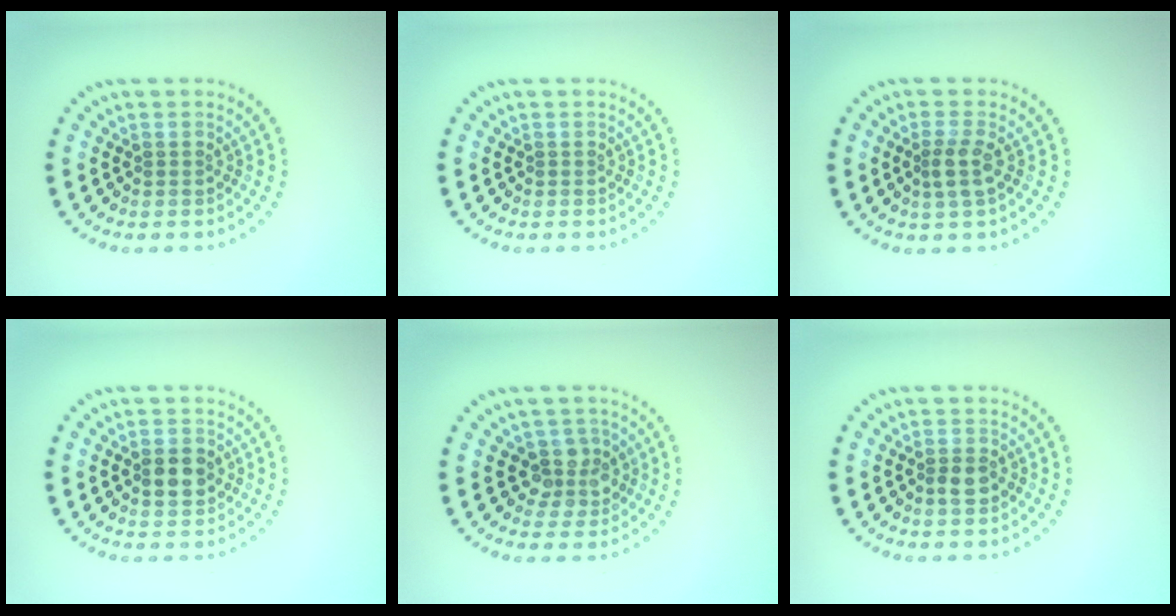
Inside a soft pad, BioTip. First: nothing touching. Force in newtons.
{"total": 0.0}
{"total": 2.1, "press": 1.8, "slide": 1.2}
{"total": 2.6, "press": 2.6, "slide": 0.2}
{"total": 3.0, "press": 2.6, "slide": 1.4}
{"total": 1.7, "press": 1.7, "slide": 0.5}